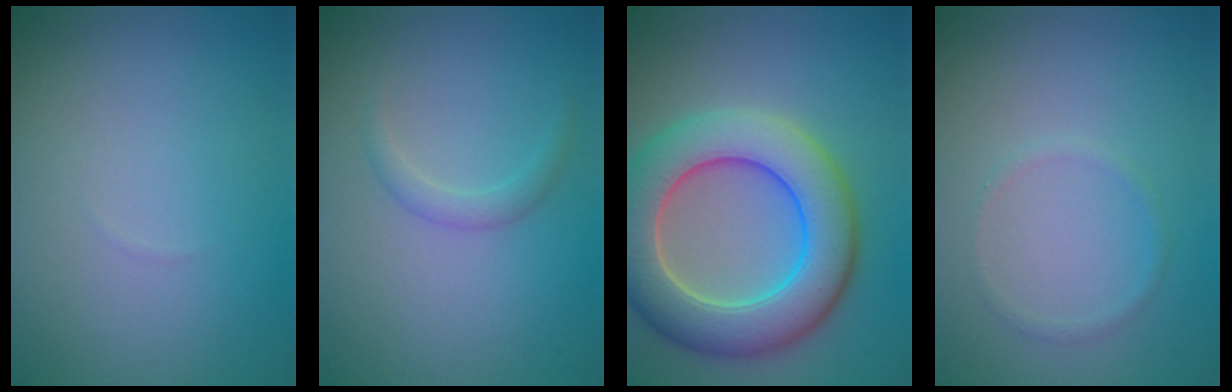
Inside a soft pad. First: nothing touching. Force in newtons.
{"total": 1.2, "press": 1.2, "slide": 0.1}
{"total": 9.3, "press": 9.3, "slide": 0.4}
{"total": 0.7, "press": 0.7, "slide": 0.1}